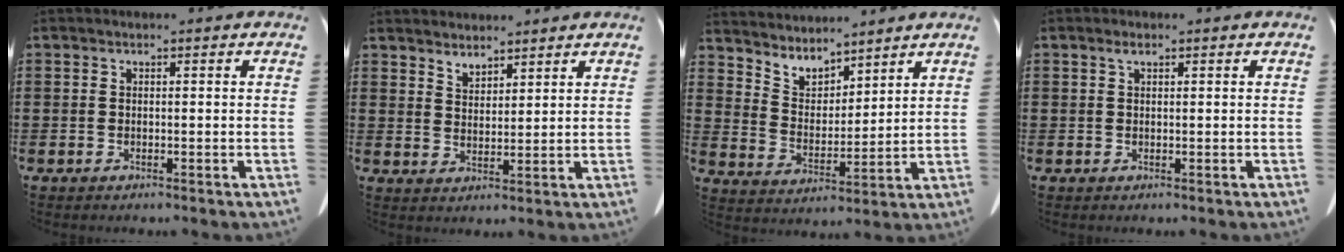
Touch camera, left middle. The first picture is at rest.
{"total": 3.4, "force": [3.2, 0.9, -0.2], "torque": [-0.005, -0.009, 0.063]}
{"total": 4.9, "force": [4.7, 1.6, 0.1], "torque": [-0.027, -0.032, 0.082]}
{"total": 1.0, "force": [0.5, 0.4, 0.8], "torque": [-0.018, 0.002, 0.010]}